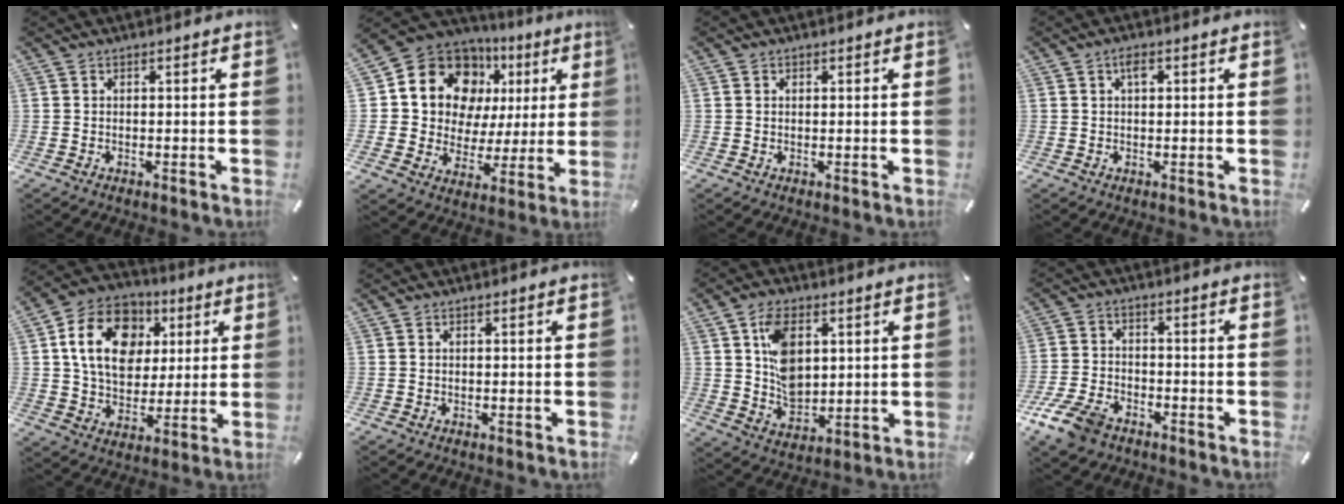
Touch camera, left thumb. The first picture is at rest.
{"total": 15.9, "force": [6.9, 12.6, 6.8], "torque": [-0.108, -0.047, 0.129]}
{"total": 0.5, "force": [0.2, 0.5, 0.0], "torque": [0.001, 0.002, 0.004]}
{"total": 2.3, "force": [0.7, 1.2, 1.8], "torque": [-0.031, 0.003, 0.009]}
{"total": 16.2, "force": [4.7, 12.9, 8.6], "torque": [-0.152, 0.001, 0.089]}
{"total": 0.0}
{"total": 10.8, "force": [3.3, 7.5, 7.0], "torque": [-0.131, 0.003, 0.065]}
{"total": 9.0, "force": [-6.0, 5.1, 4.3], "torque": [-0.092, 0.028, -0.113]}